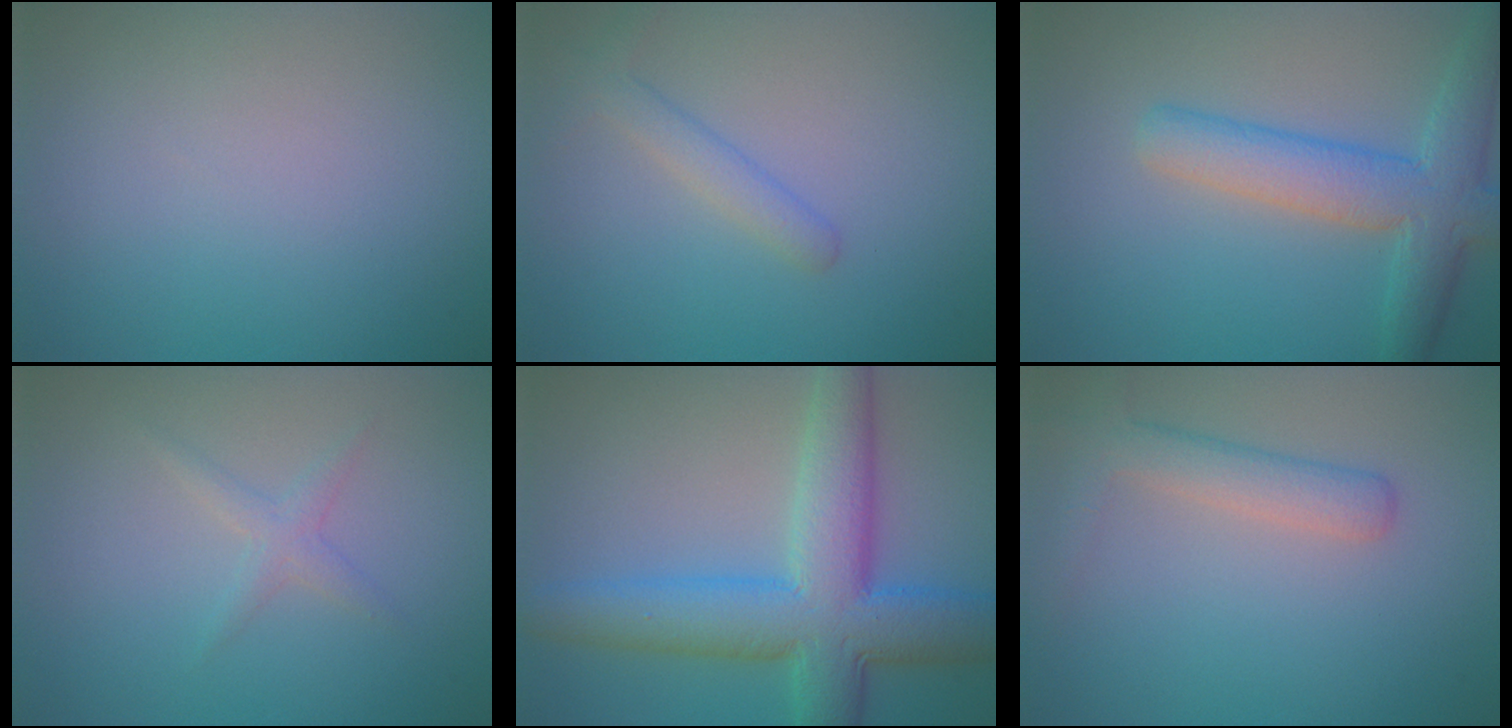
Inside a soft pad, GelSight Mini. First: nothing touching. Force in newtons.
{"total": 1.9, "press": 1.9, "slide": 0.0}
{"total": 5.6, "press": 5.6, "slide": 0.2}
{"total": 1.8, "press": 1.8, "slide": 0.1}
{"total": 9.1, "press": 9.1, "slide": 0.4}
{"total": 2.8, "press": 2.8, "slide": 0.1}